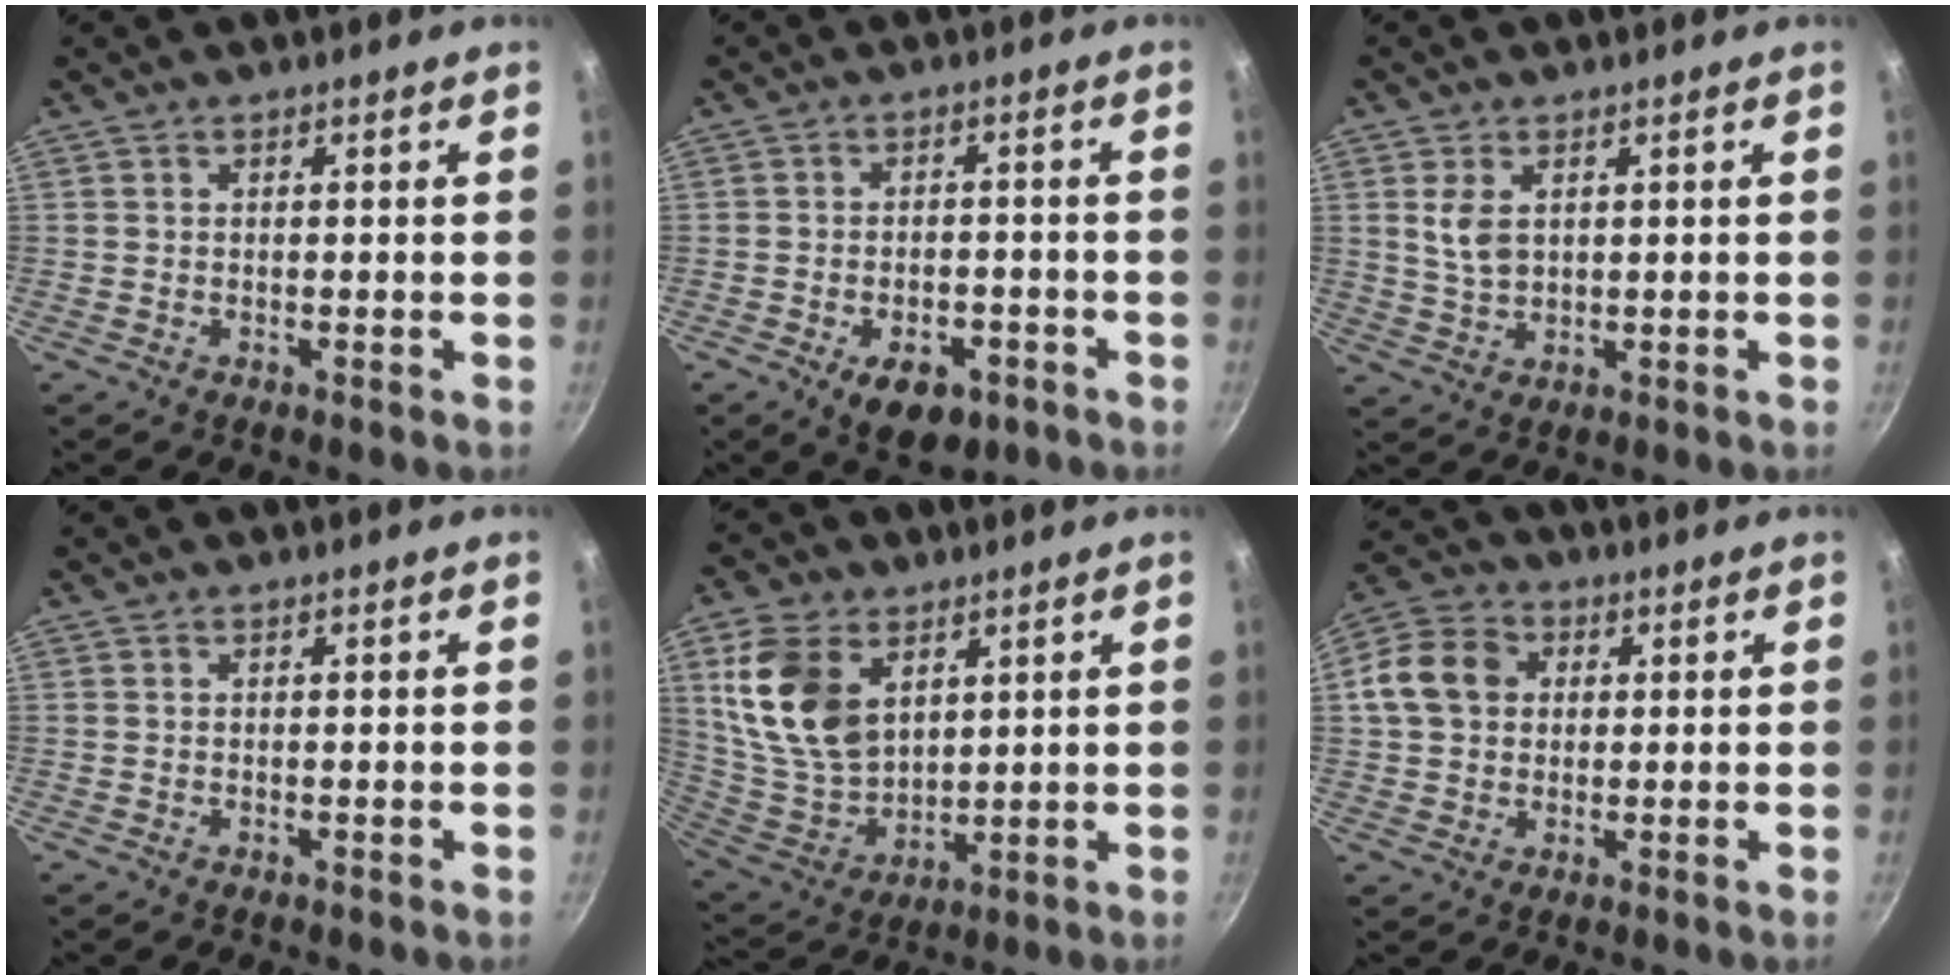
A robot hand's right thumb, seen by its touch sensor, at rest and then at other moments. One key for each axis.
{"total": 8.8, "fx": -4.2, "fy": 5.0, "fz": 5.9, "tx": -0.061, "ty": 0.014, "tz": -0.053}
{"total": 5.0, "fx": 1.5, "fy": 3.1, "fz": 3.6, "tx": -0.066, "ty": -0.010, "tz": 0.034}
{"total": 0.0}
{"total": 16.2, "fx": 5.8, "fy": 10.8, "fz": 10.6, "tx": -0.184, "ty": -0.025, "tz": 0.130}
{"total": 10.2, "fx": 1.6, "fy": 8.5, "fz": 5.5, "tx": -0.080, "ty": 0.016, "tz": 0.013}